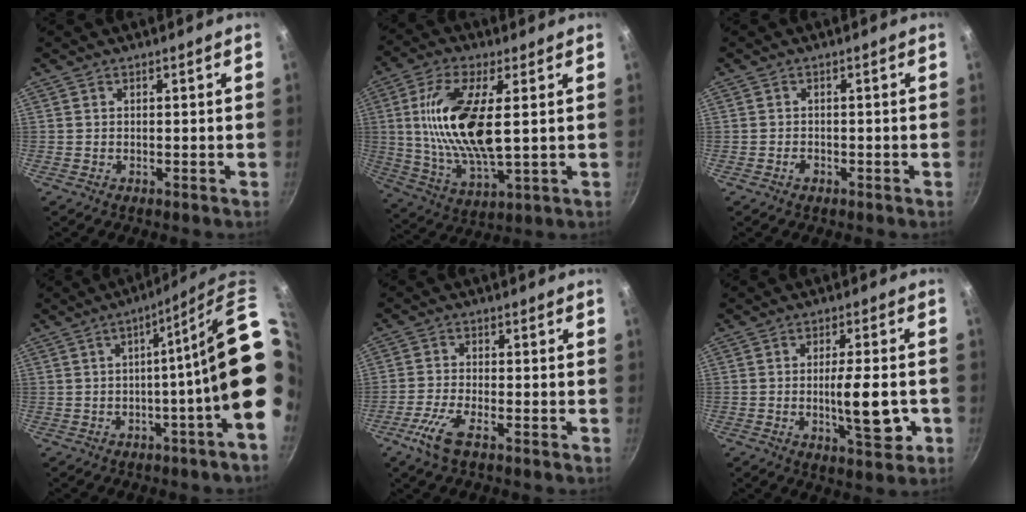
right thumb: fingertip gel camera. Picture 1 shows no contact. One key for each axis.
{"total": 17.3, "fx": 2.5, "fy": 6.6, "fz": 15.8, "tx": -0.312, "ty": -0.008, "tz": 0.049}
{"total": 1.3, "fx": -0.8, "fy": 0.8, "fz": 0.6, "tx": -0.010, "ty": 0.012, "tz": -0.012}
{"total": 14.5, "fx": 1.1, "fy": 0.1, "fz": 14.5, "tx": -0.171, "ty": -0.009, "tz": 0.008}
{"total": 5.8, "fx": -3.4, "fy": 1.4, "fz": 4.5, "tx": -0.107, "ty": 0.013, "tz": -0.074}
{"total": 10.0, "fx": -2.0, "fy": 3.1, "fz": 9.3, "tx": -0.125, "ty": 0.004, "tz": -0.028}